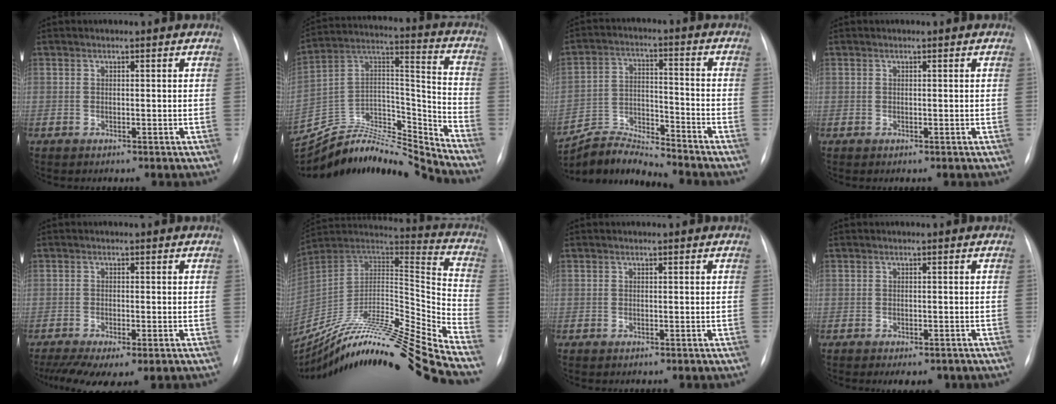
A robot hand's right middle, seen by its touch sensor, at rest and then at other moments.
{"total": 23.3, "force": [-22.7, 0.8, 5.1], "torque": [-0.109, 0.033, -0.379]}
{"total": 9.1, "force": [-9.0, -0.9, -0.2], "torque": [-0.005, 0.020, -0.168]}
{"total": 0.0}
{"total": 8.4, "force": [-5.5, 2.5, 5.9], "torque": [-0.099, -0.018, -0.085]}
{"total": 28.8, "force": [-24.6, -1.8, 14.9], "torque": [-0.215, -0.024, -0.399]}
{"total": 0.0}
{"total": 3.5, "force": [-2.5, 1.7, 1.7], "torque": [-0.015, -0.003, -0.028]}